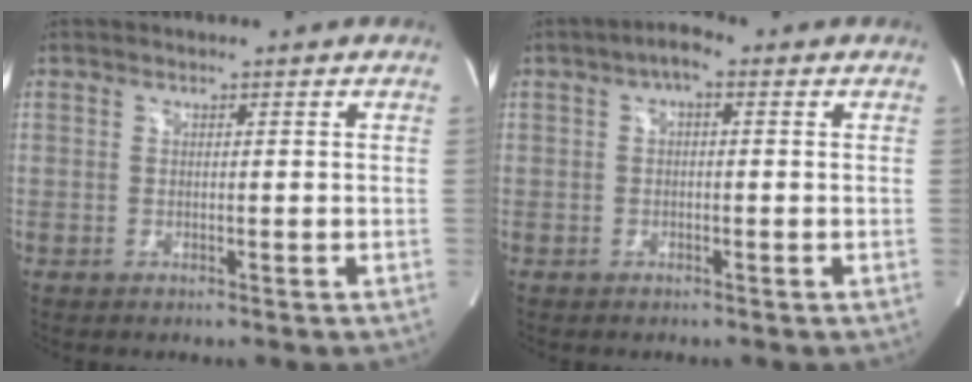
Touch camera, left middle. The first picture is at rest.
{"total": 2.8, "force": [0.8, 1.1, 2.4], "torque": [-0.040, 0.007, 0.008]}